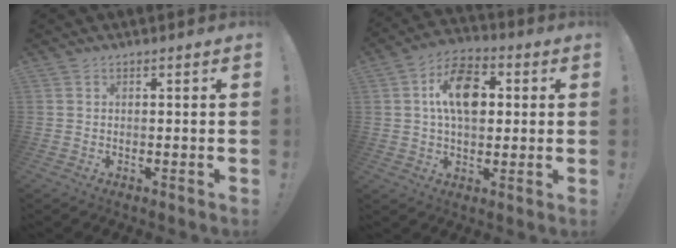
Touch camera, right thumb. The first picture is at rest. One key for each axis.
{"total": 13.8, "fx": 2.5, "fy": 8.6, "fz": 10.5, "tx": -0.161, "ty": 0.016, "tz": 0.048}